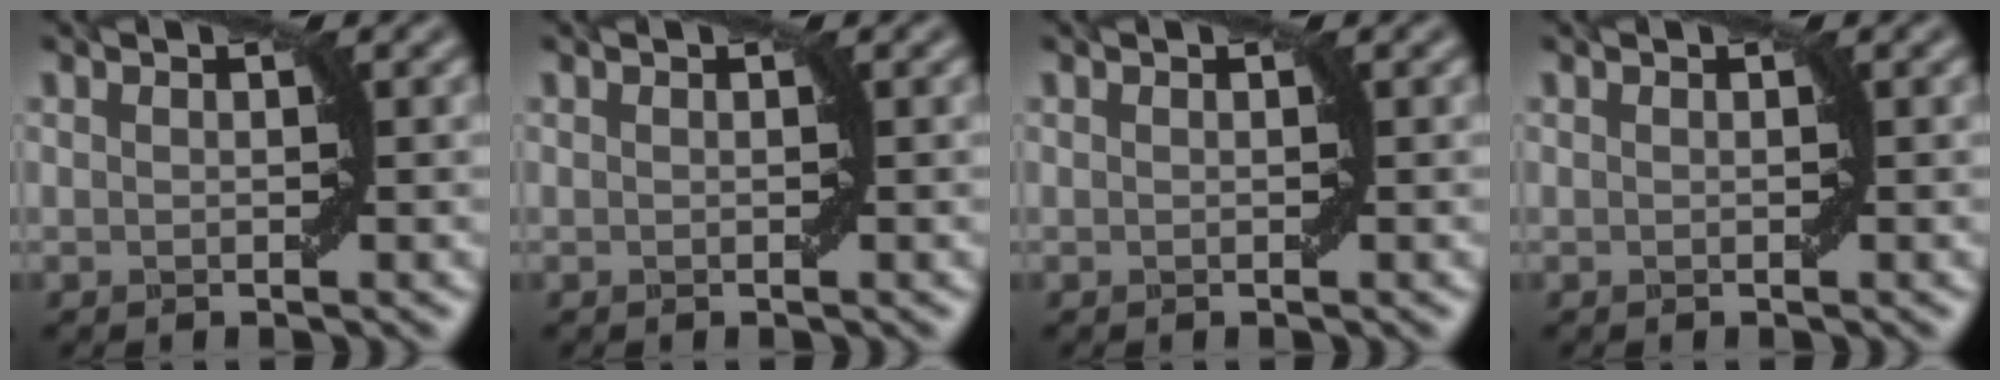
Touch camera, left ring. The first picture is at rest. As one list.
[{"total": 0.0}, {"total": 0.0}, {"total": 0.0}]